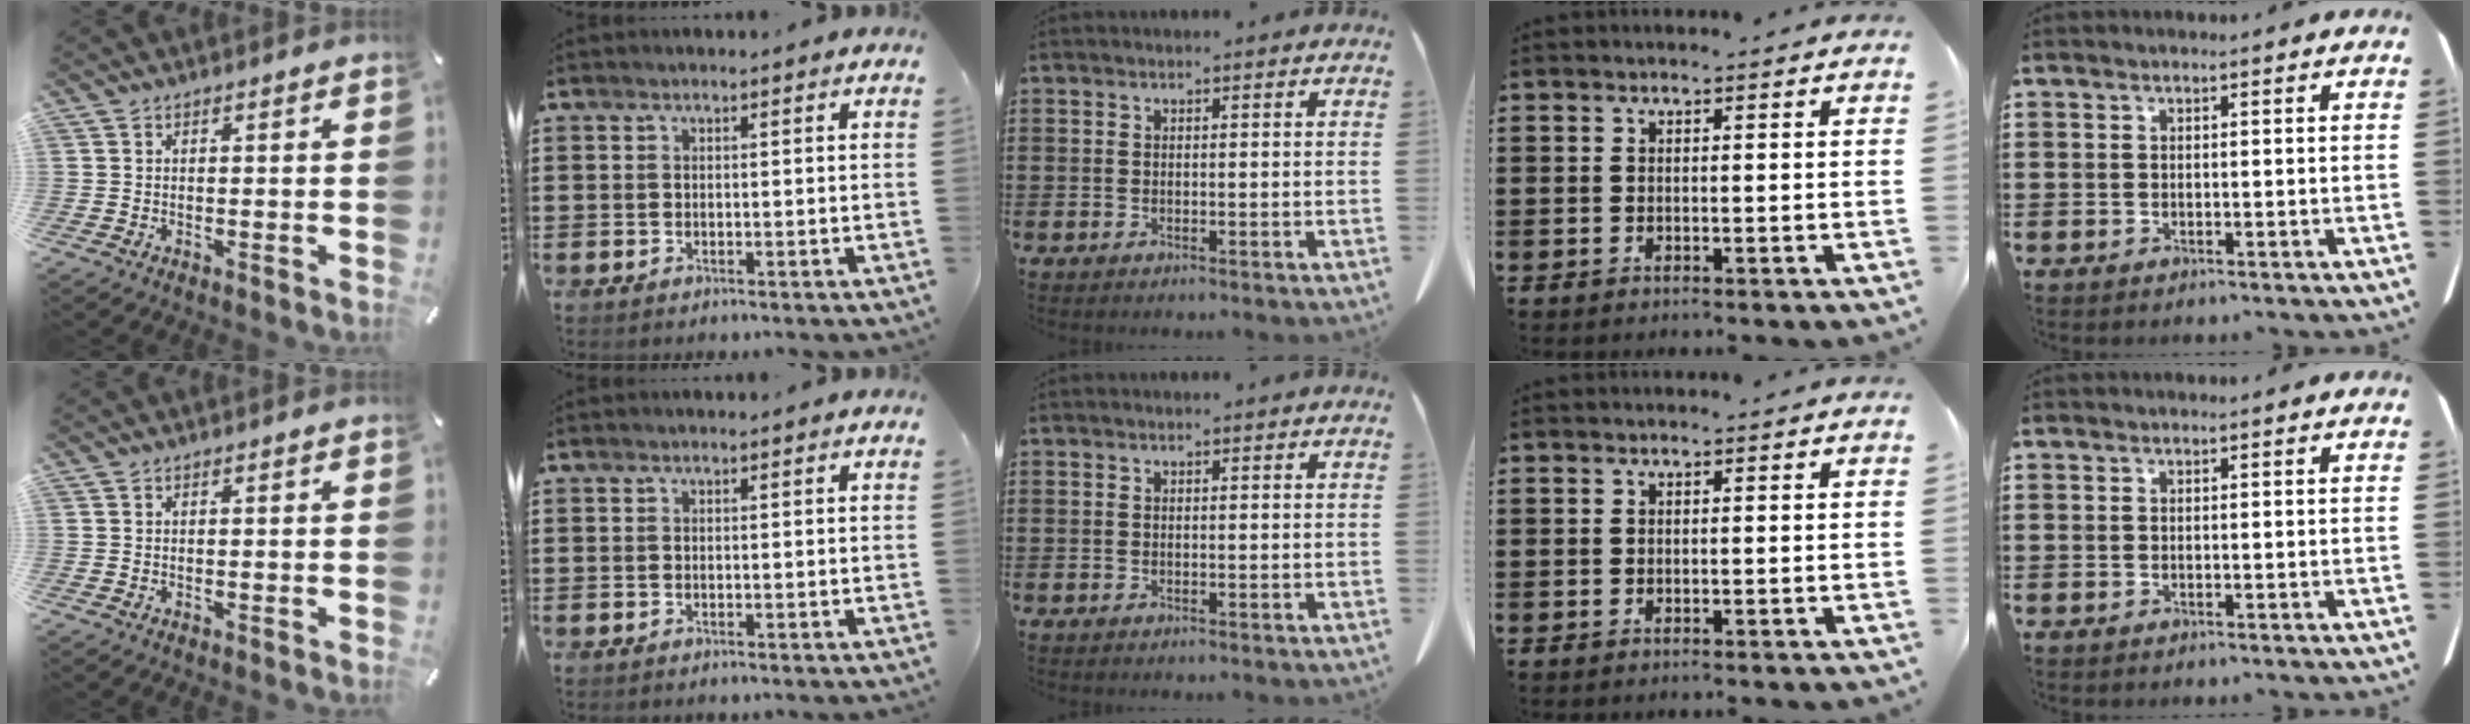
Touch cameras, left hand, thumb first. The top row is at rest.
{}